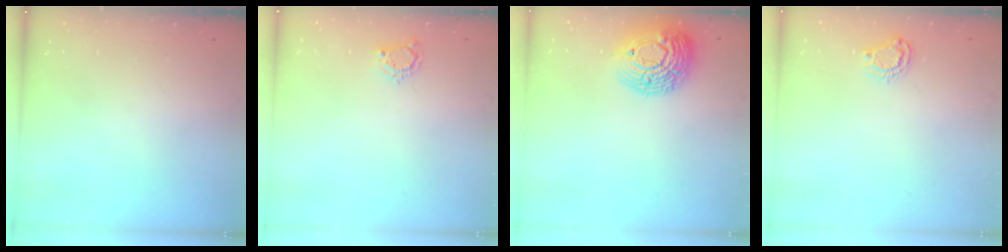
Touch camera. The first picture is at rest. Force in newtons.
{"total": 3.9, "press": 3.8, "slide": 0.5}
{"total": 16.1, "press": 16.0, "slide": 1.1}
{"total": 6.1, "press": 6.1, "slide": 0.5}